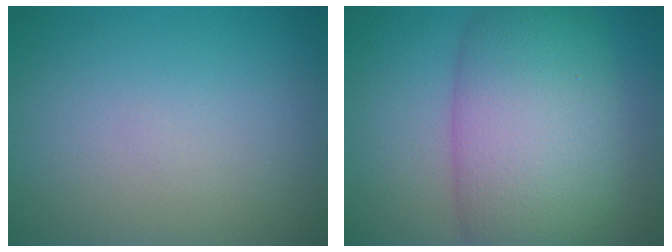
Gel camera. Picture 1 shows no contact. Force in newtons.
{"total": 11.2, "press": 11.2, "slide": 0.4}